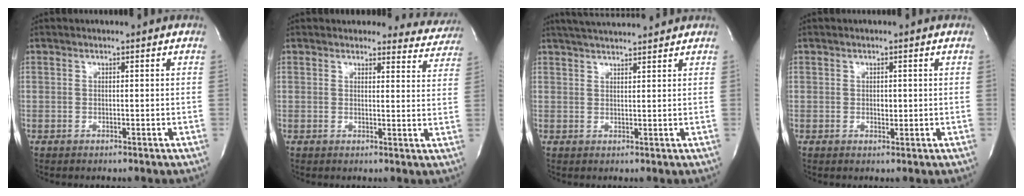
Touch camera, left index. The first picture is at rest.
{"total": 8.5, "force": [8.1, 2.4, -0.7], "torque": [0.050, -0.030, 0.055]}
{"total": 8.3, "force": [7.6, 0.3, 3.1], "torque": [-0.059, 0.029, 0.116]}
{"total": 1.1, "force": [0.1, 0.7, 0.9], "torque": [-0.011, 0.000, 0.003]}